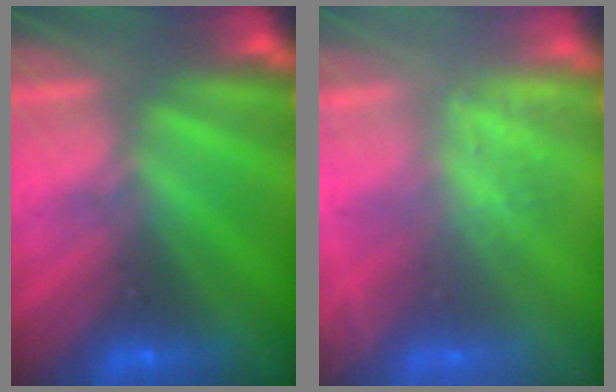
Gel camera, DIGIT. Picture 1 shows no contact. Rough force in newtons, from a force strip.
{"total": 2.6}